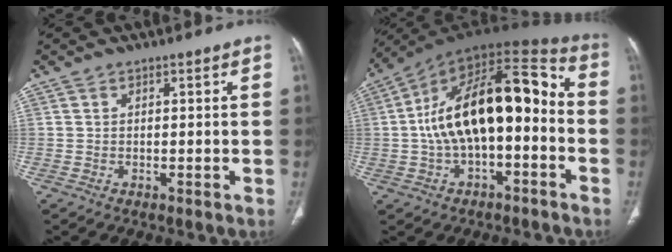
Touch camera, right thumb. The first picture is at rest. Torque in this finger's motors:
{"motor_torque": [2.50, 2.51, 1.64, -1.12, 0.60]}